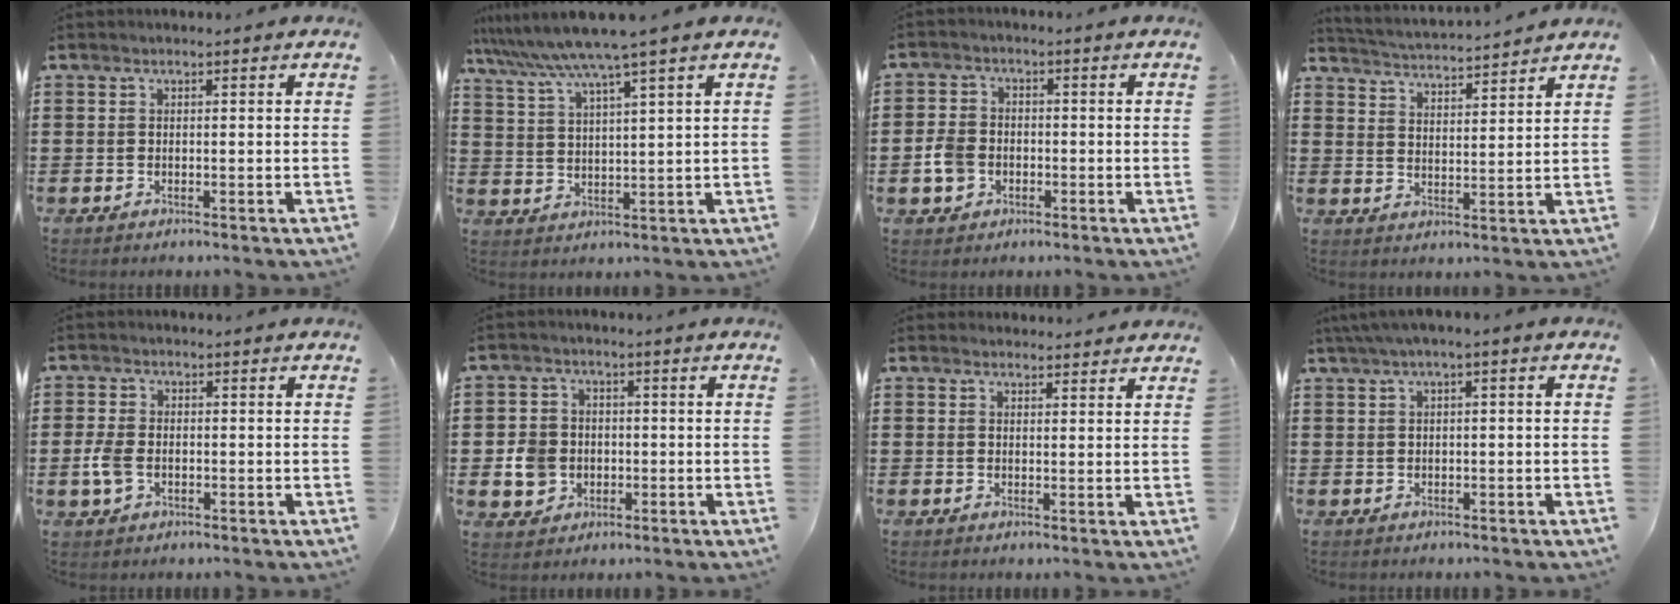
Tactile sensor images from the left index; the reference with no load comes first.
{"total": 6.7, "force": [5.4, -1.0, 3.8], "torque": [-0.091, -0.032, 0.089]}
{"total": 4.1, "force": [-1.3, 3.3, 2.1], "torque": [-0.064, -0.001, -0.030]}
{"total": 3.3, "force": [3.2, -0.7, -0.2], "torque": [-0.016, -0.027, 0.050]}
{"total": 3.9, "force": [-0.8, 2.4, 2.9], "torque": [-0.083, -0.005, -0.022]}
{"total": 5.2, "force": [-0.9, 4.7, 2.1], "torque": [-0.055, 0.011, -0.017]}
{"total": 1.8, "force": [1.8, 0.4, 0.1], "torque": [-0.005, 0.002, 0.035]}
{"total": 1.9, "force": [-0.5, 0.2, 1.8], "torque": [-0.035, -0.006, -0.011]}